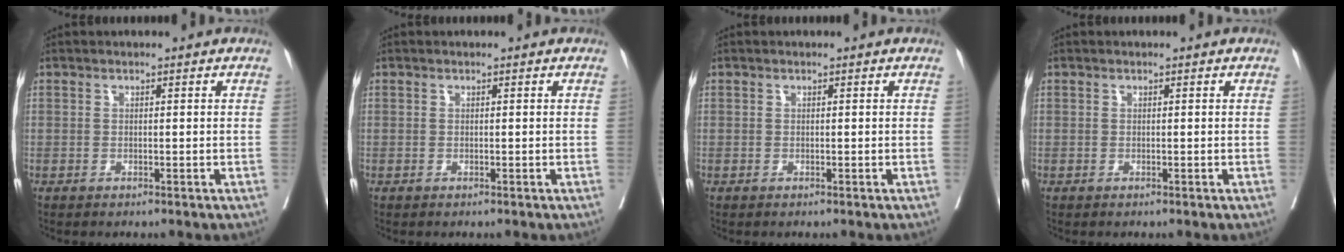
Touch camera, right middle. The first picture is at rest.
{"total": 0.0}
{"total": 0.0}
{"total": 0.0}